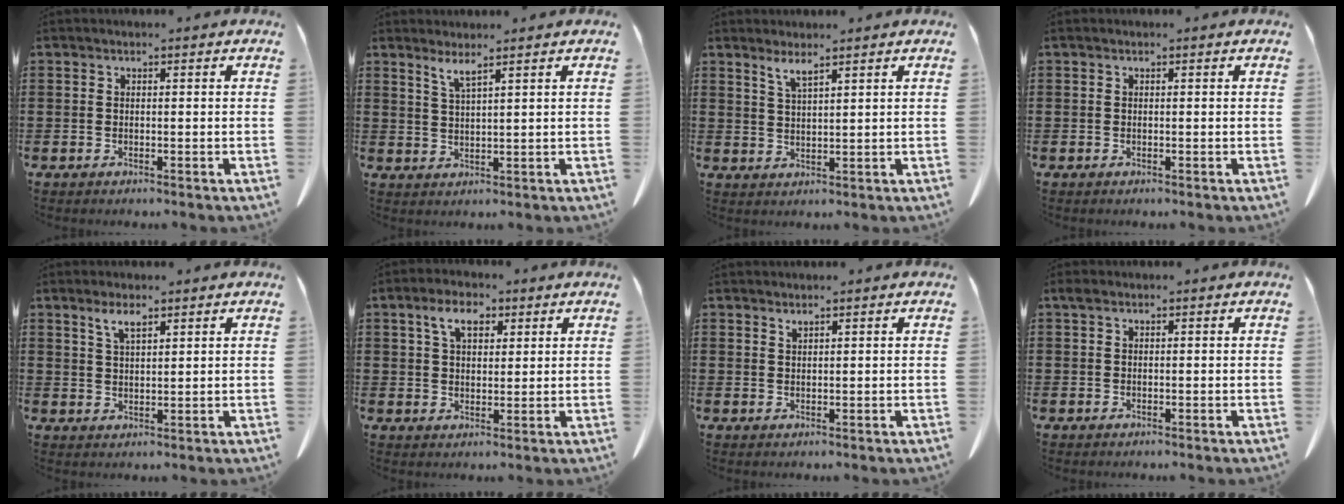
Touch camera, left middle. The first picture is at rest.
{"total": 2.6, "force": [2.1, -0.2, 1.5], "torque": [-0.035, -0.003, 0.040]}
{"total": 2.7, "force": [2.2, 0.1, 1.4], "torque": [-0.033, -0.002, 0.042]}
{"total": 0.0}
{"total": 3.2, "force": [2.3, 0.8, 2.1], "torque": [-0.040, -0.002, 0.040]}
{"total": 5.2, "force": [2.8, 2.9, 3.3], "torque": [-0.070, 0.009, 0.048]}
{"total": 1.0, "force": [0.9, 0.0, 0.4], "torque": [-0.010, -0.005, 0.020]}
{"total": 0.8, "force": [0.4, 0.5, 0.4], "torque": [-0.011, 0.004, 0.007]}